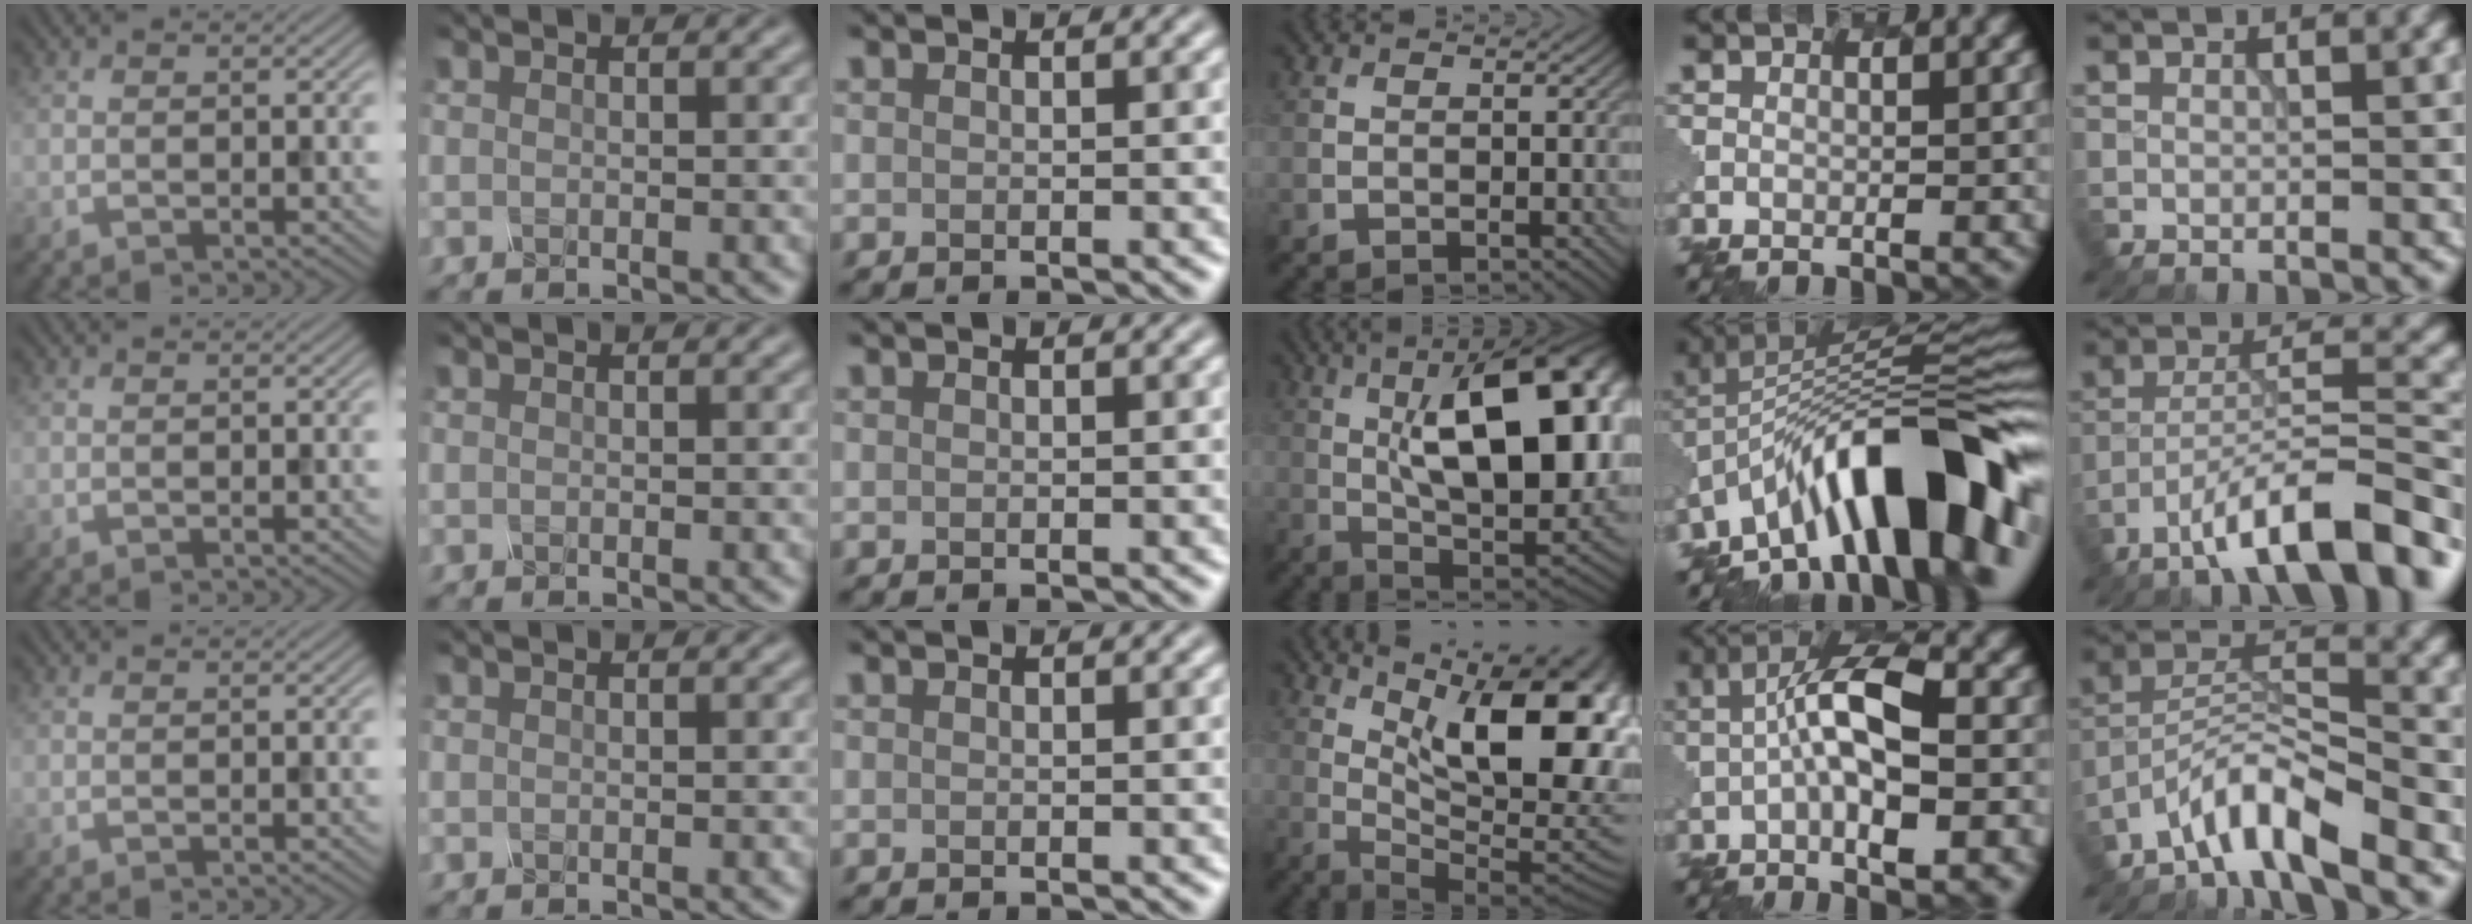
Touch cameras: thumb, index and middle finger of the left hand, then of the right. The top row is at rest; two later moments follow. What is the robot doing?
{"motion": "shake", "object": "salt shaker"}